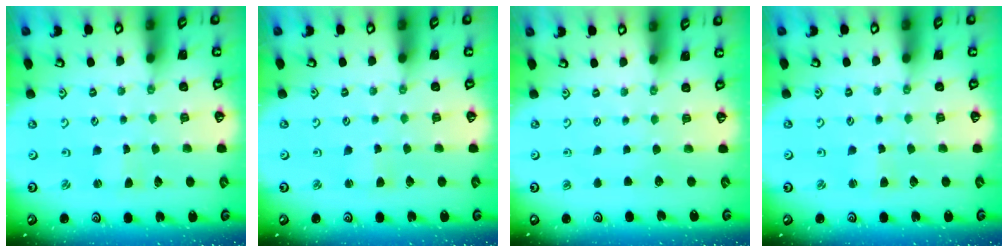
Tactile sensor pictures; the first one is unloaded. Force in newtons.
{"total": 1.9, "press": 1.9, "slide": 0.2}
{"total": 0.0}
{"total": 2.1, "press": 2.1, "slide": 0.3}